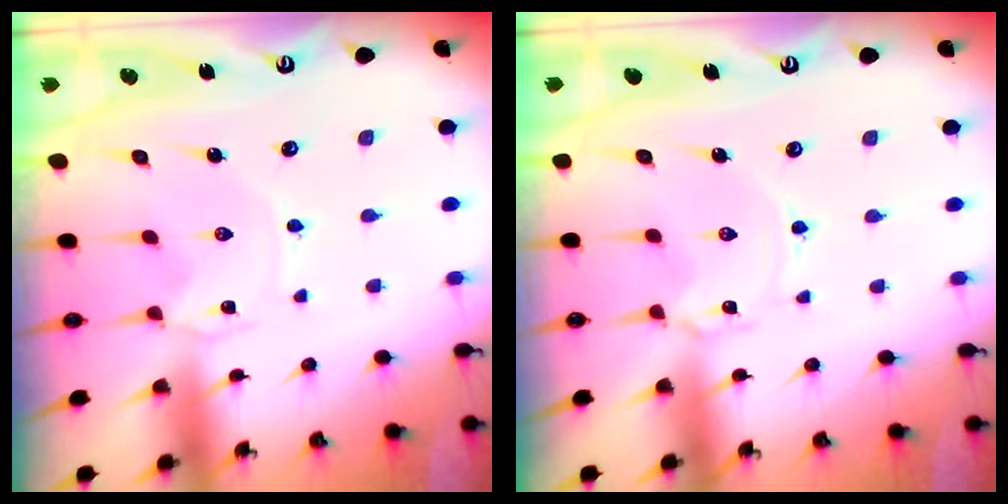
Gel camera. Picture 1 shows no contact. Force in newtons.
{"total": 0.9, "press": 0.9, "slide": 0.1}